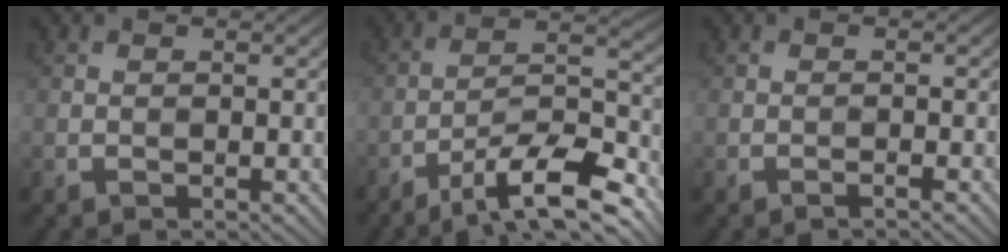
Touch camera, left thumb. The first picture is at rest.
{"total": 13.1, "force": [-9.5, 3.1, 8.6], "torque": [-0.155, 0.003, -0.166]}
{"total": 0.8, "force": [-0.7, 0.0, 0.4], "torque": [-0.006, 0.002, -0.015]}